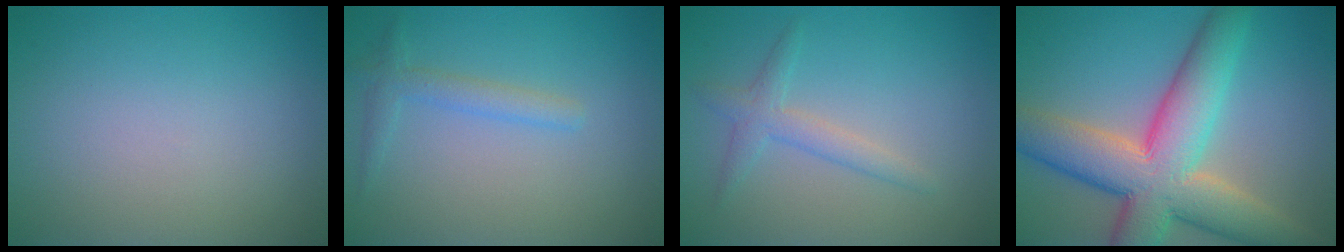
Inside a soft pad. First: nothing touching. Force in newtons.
{"total": 1.9, "press": 1.9, "slide": 0.1}
{"total": 2.2, "press": 2.2, "slide": 0.1}
{"total": 11.3, "press": 11.3, "slide": 0.7}